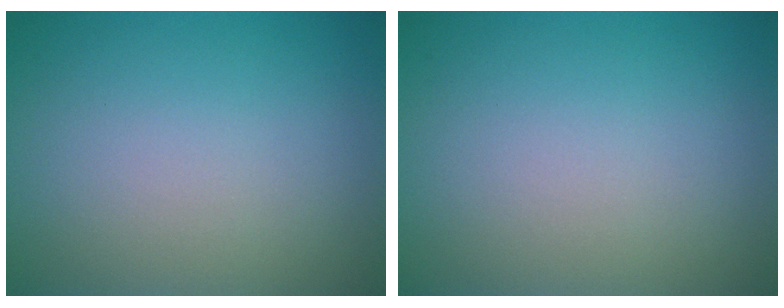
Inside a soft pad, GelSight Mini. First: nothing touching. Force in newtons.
{"total": 0.0}